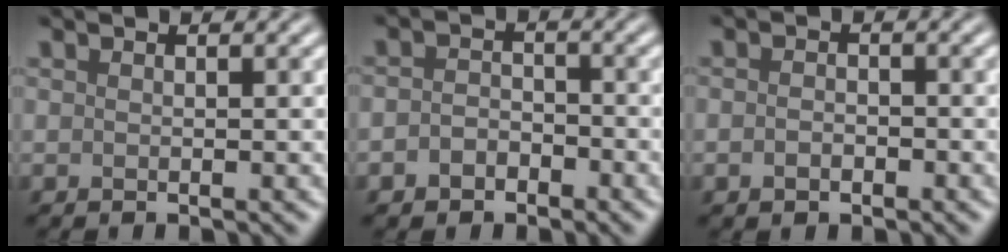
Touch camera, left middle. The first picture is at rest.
{"total": 2.2, "force": [-1.2, 1.6, 1.0], "torque": [-0.016, 0.004, -0.028]}
{"total": 1.3, "force": [-0.5, 0.9, 0.8], "torque": [-0.017, 0.000, -0.013]}